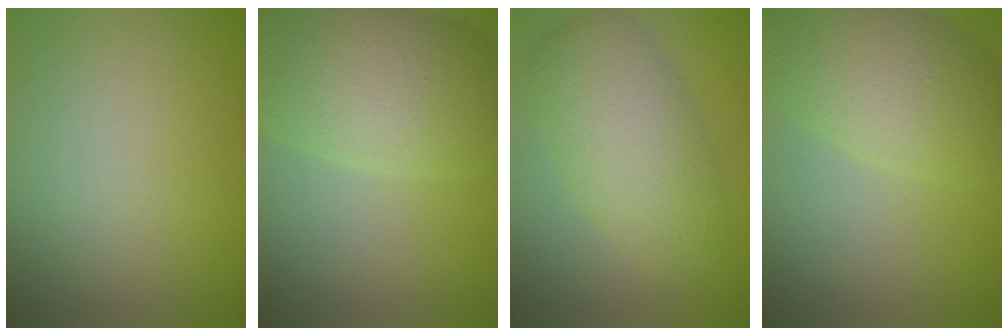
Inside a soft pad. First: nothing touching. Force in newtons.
{"total": 8.2, "press": 8.2, "slide": 0.3}
{"total": 6.2, "press": 6.2, "slide": 0.2}
{"total": 6.6, "press": 6.6, "slide": 0.1}